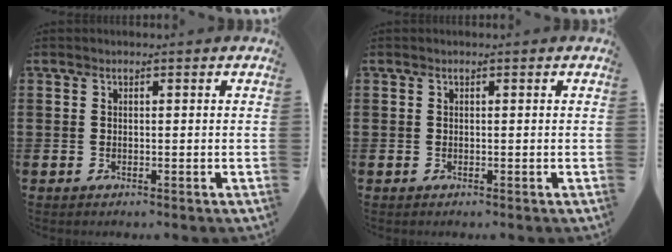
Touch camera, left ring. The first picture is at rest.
{"total": 0.0}